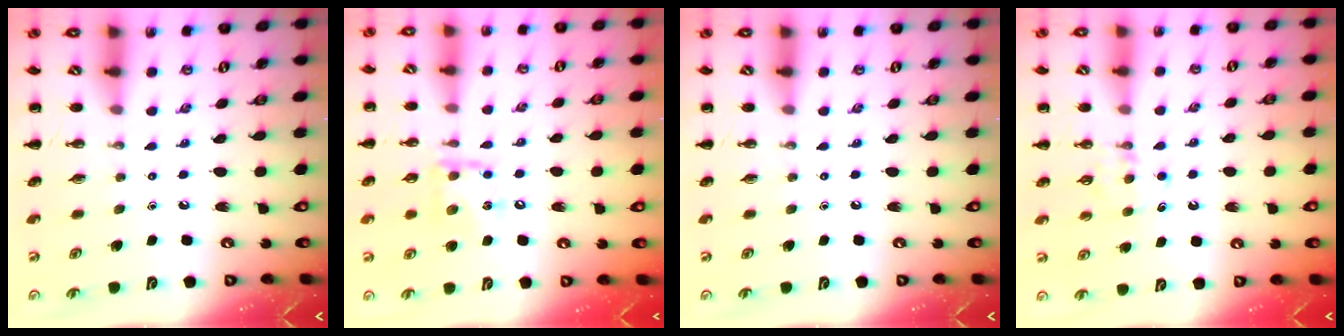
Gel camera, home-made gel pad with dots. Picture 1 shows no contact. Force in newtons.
{"total": 11.4, "press": 11.4, "slide": 1.2}
{"total": 0.0}
{"total": 4.9, "press": 4.7, "slide": 1.5}